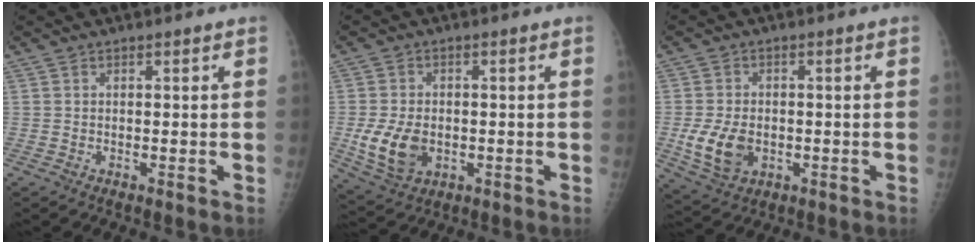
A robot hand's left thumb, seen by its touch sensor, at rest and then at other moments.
{"total": 8.7, "force": [-1.5, 6.0, 6.1], "torque": [-0.107, -0.003, -0.017]}
{"total": 8.1, "force": [-1.6, 5.6, 5.6], "torque": [-0.099, -0.002, -0.019]}